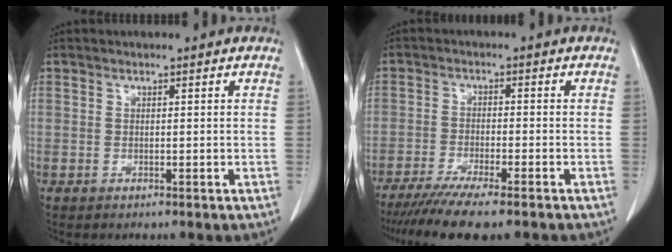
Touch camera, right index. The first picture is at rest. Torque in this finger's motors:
{"motor_torque": [1.30, -0.84, 0.26, 0.13]}